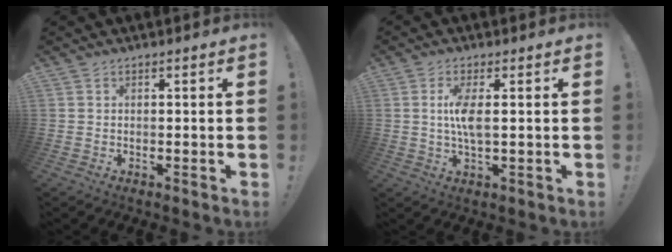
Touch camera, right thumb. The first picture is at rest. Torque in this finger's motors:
{"motor_torque": [2.48, 2.53, 0.95, -0.06, 0.00]}